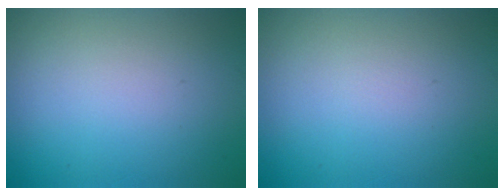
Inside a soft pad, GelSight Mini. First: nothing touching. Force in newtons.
{"total": 0.0}